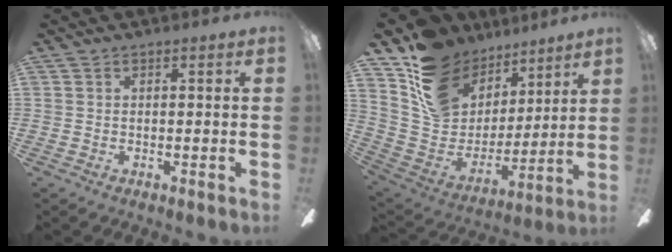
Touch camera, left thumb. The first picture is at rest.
{"total": 16.9, "force": [9.6, 12.1, 6.7], "torque": [-0.136, -0.056, 0.187]}